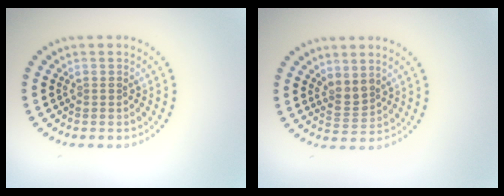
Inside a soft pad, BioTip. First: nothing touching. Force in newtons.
{"total": 1.9, "press": 1.5, "slide": 1.1}